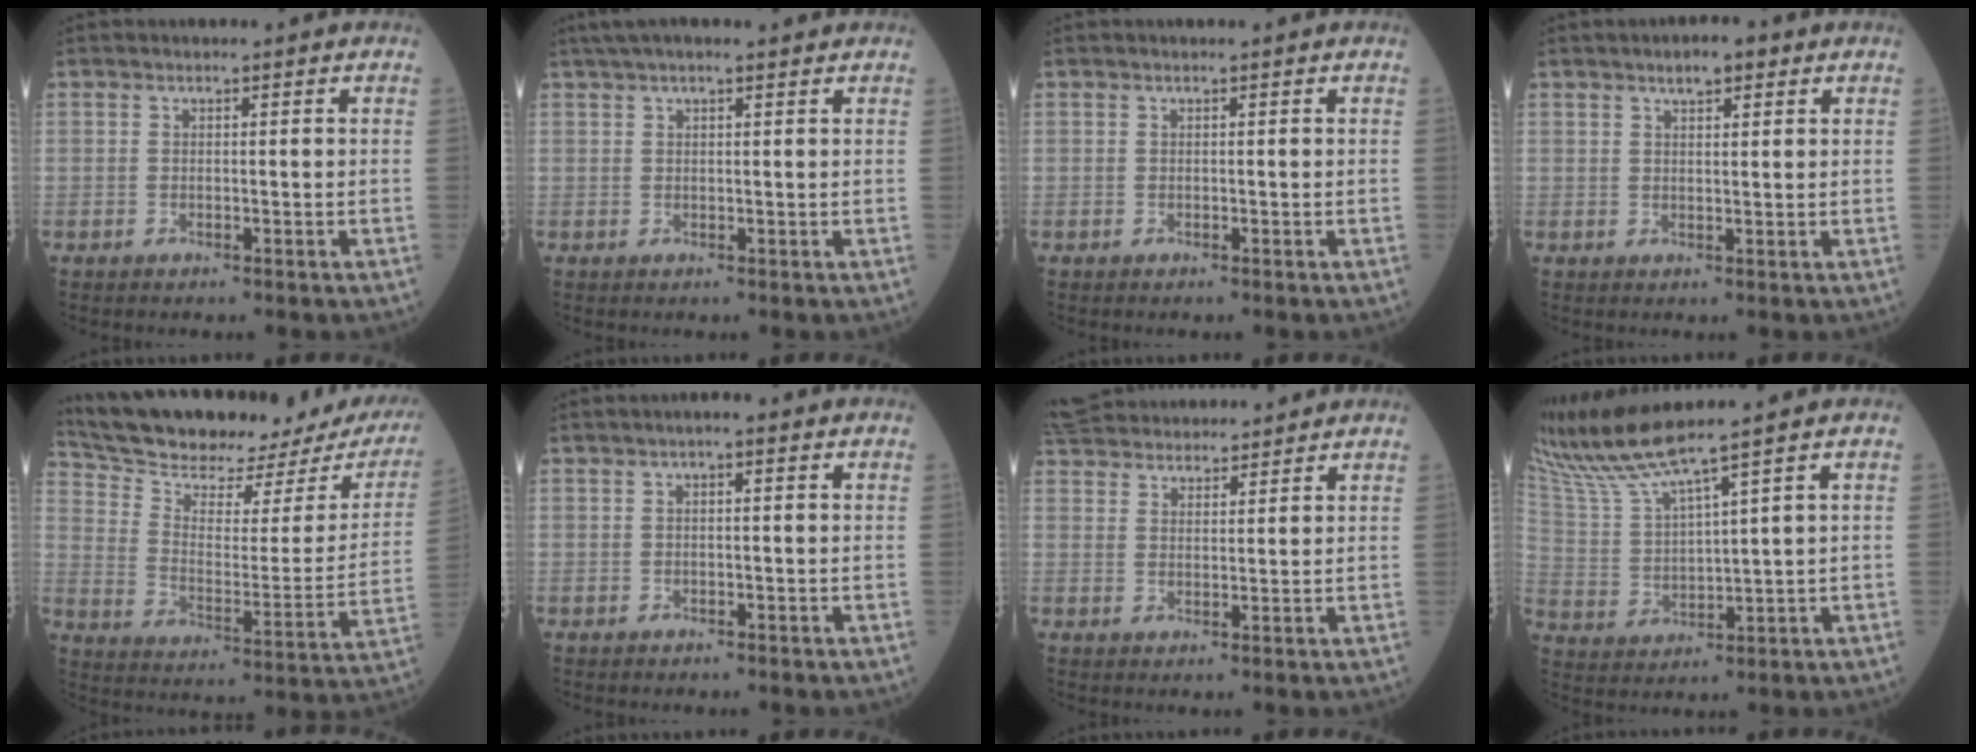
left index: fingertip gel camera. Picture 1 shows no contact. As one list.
[{"total": 6.4, "force": [5.1, 0.7, 3.8], "torque": [-0.061, 0.034, 0.076]}, {"total": 0.0}, {"total": 2.3, "force": [0.8, 0.7, 2.0], "torque": [-0.032, 0.005, 0.004]}, {"total": 24.5, "force": [21.7, 5.1, 10.1], "torque": [-0.168, -0.050, 0.297]}, {"total": 1.6, "force": [0.2, 0.3, 1.5], "torque": [-0.026, 0.004, -0.002]}, {"total": 14.6, "force": [13.5, 3.4, 4.3], "torque": [-0.091, 0.047, 0.218]}, {"total": 8.2, "force": [7.1, -2.0, 3.5], "torque": [-0.091, -0.005, 0.153]}]